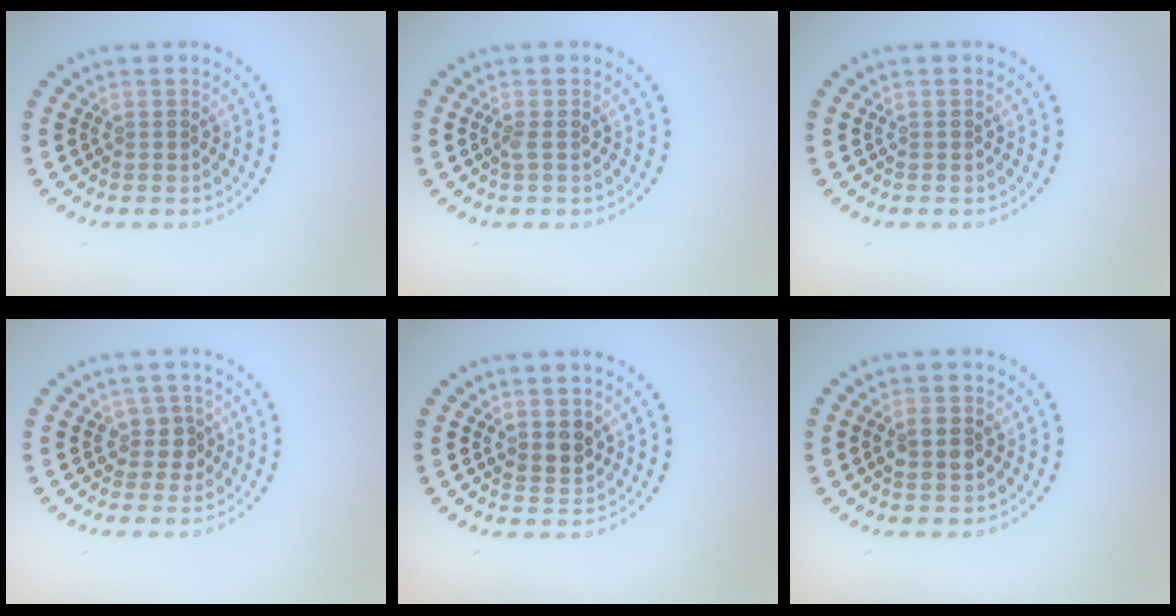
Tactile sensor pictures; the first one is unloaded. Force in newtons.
{"total": 0.6, "press": 0.5, "slide": 0.4}
{"total": 0.0}
{"total": 2.0, "press": 1.7, "slide": 1.1}
{"total": 1.9, "press": 1.7, "slide": 0.8}
{"total": 2.0, "press": 2.0, "slide": 0.1}